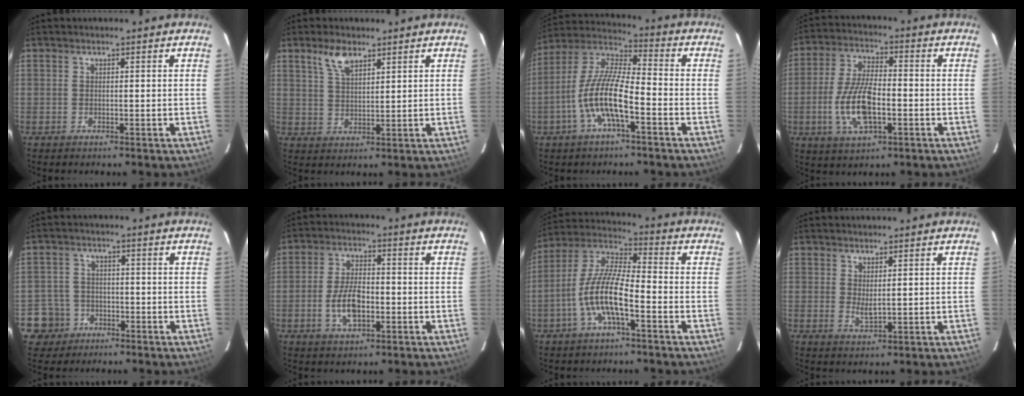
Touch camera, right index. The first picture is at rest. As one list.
[{"total": 5.2, "force": [3.4, 2.1, 3.2], "torque": [-0.059, 0.006, 0.069]}, {"total": 12.3, "force": [-4.9, 3.1, 10.9], "torque": [-0.226, 0.001, -0.098]}, {"total": 11.8, "force": [-3.2, 4.7, 10.4], "torque": [-0.216, -0.002, -0.058]}, {"total": 6.3, "force": [-3.0, 5.5, 0.5], "torque": [-0.025, 0.023, -0.051]}, {"total": 7.6, "force": [-2.3, 3.7, 6.3], "torque": [-0.128, 0.002, -0.040]}, {"total": 11.3, "force": [-4.5, 2.7, 10.0], "torque": [-0.211, 0.003, -0.090]}, {"total": 2.8, "force": [0.6, 1.1, 2.5], "torque": [-0.043, -0.007, 0.013]}]